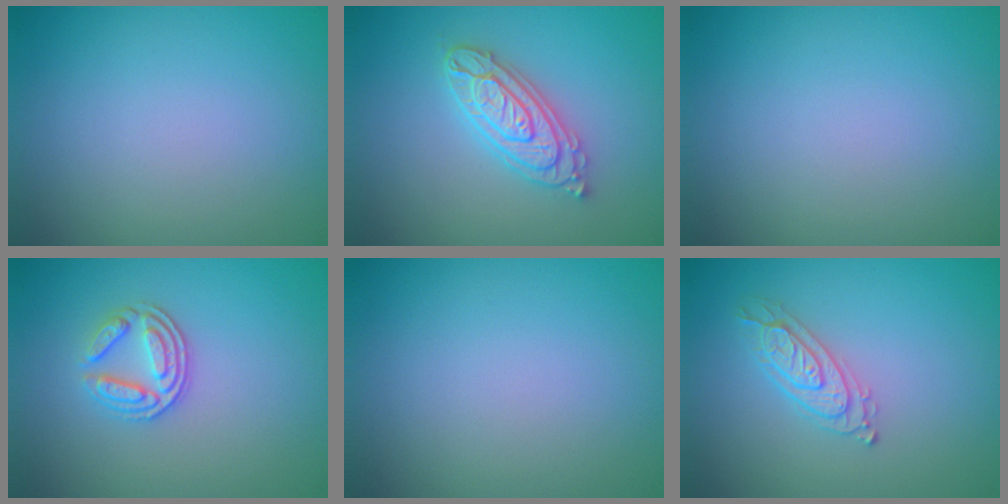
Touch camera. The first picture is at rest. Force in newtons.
{"total": 4.0, "press": 4.0, "slide": 0.5}
{"total": 0.0}
{"total": 3.0, "press": 2.5, "slide": 1.6}
{"total": 0.0}
{"total": 2.4, "press": 2.4, "slide": 0.3}